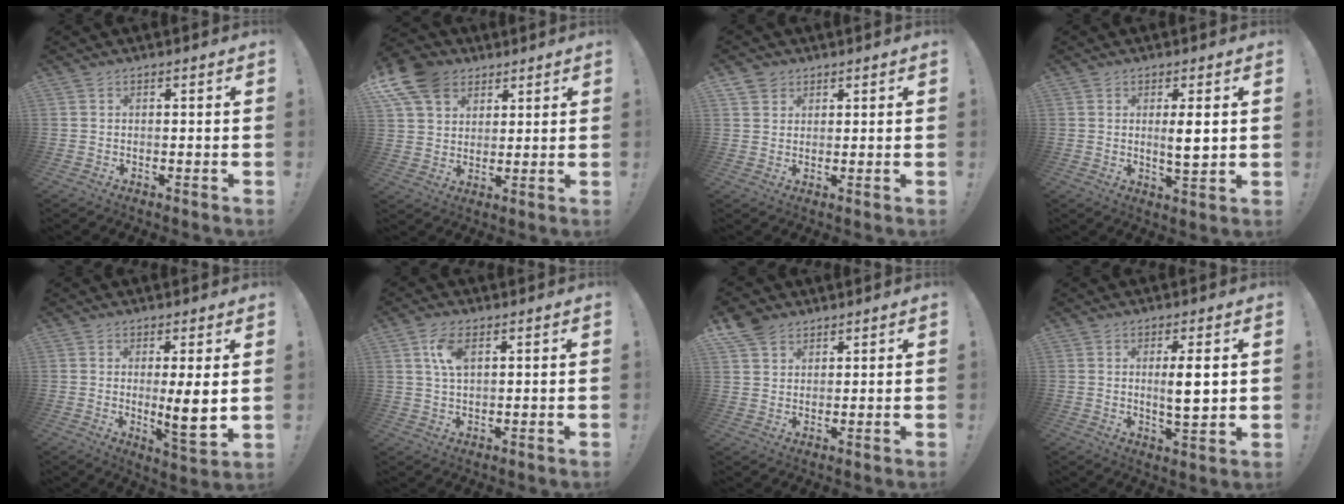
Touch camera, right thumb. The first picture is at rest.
{"total": 12.7, "force": [7.0, 9.0, 5.5], "torque": [-0.098, -0.038, 0.139]}
{"total": 3.2, "force": [2.1, 2.4, 0.1], "torque": [0.003, -0.009, 0.037]}
{"total": 5.1, "force": [0.9, 0.6, 5.0], "torque": [-0.076, -0.013, 0.009]}
{"total": 9.1, "force": [0.8, 1.1, 9.0], "torque": [-0.121, -0.021, 0.012]}
{"total": 6.5, "force": [2.5, 3.1, 5.1], "torque": [-0.090, 0.000, 0.045]}
{"total": 6.0, "force": [4.4, 3.7, 1.6], "torque": [-0.034, -0.021, 0.087]}
{"total": 6.5, "force": [1.1, 0.8, 6.3], "torque": [-0.100, -0.010, 0.013]}